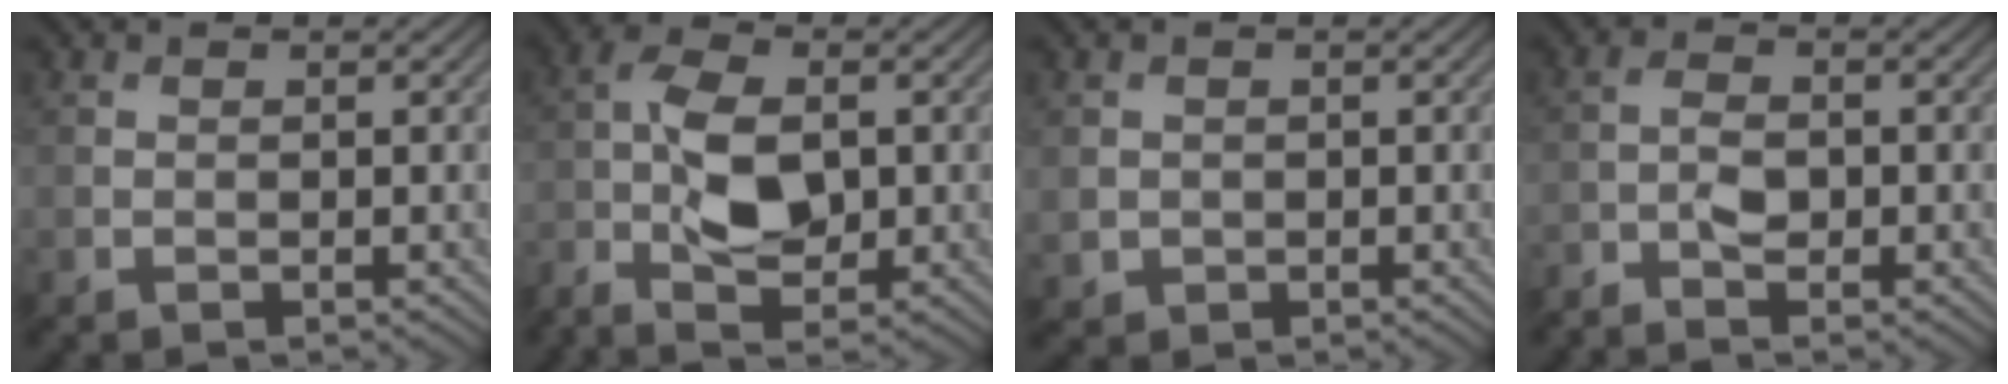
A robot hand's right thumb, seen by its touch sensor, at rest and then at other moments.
{"total": 6.4, "force": [-1.5, 3.1, 5.4], "torque": [-0.122, 0.004, -0.034]}
{"total": 1.7, "force": [0.0, 1.7, 0.4], "torque": [-0.015, -0.008, 0.002]}
{"total": 2.8, "force": [-1.7, 1.0, 1.9], "torque": [-0.042, 0.002, -0.040]}